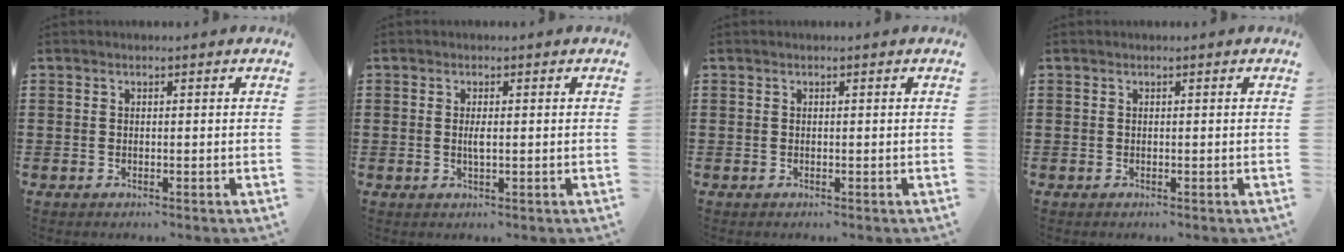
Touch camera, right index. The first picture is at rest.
{"total": 1.7, "force": [0.0, 0.4, 1.7], "torque": [-0.032, 0.000, -0.002]}
{"total": 0.0}
{"total": 0.0}